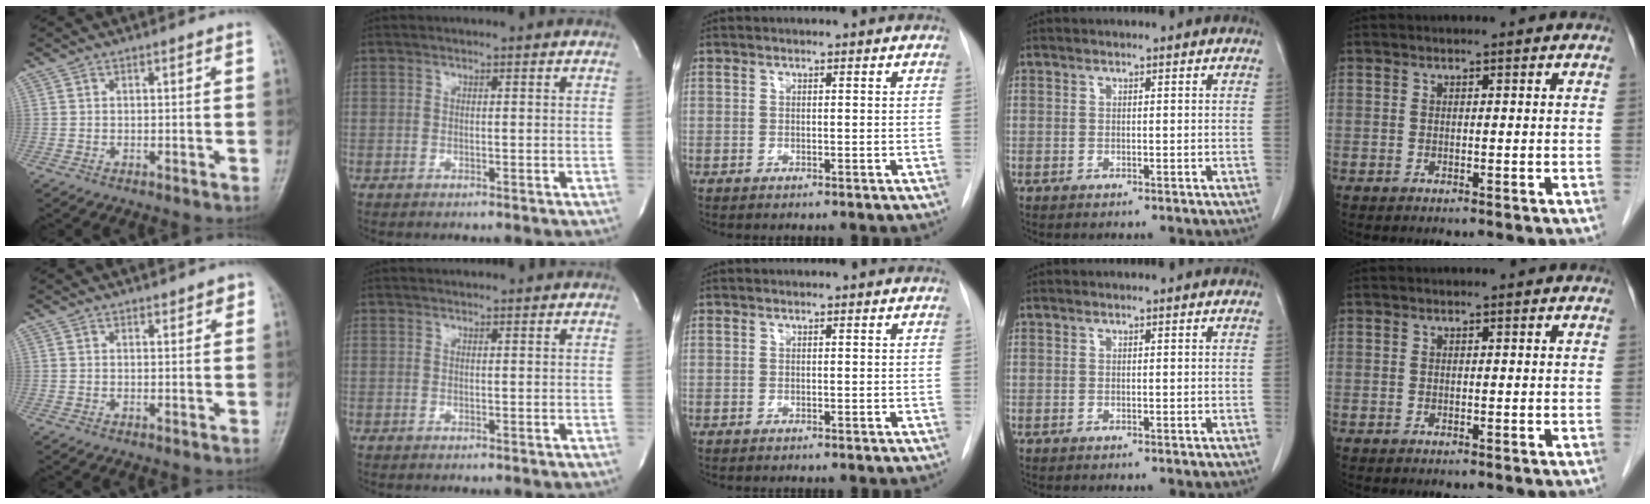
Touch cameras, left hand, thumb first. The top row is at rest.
{"thumb": {"total": 1.9, "force": [1.3, 1.0, 0.9], "torque": [0.006, -0.004, 0.012]}, "index": {"total": 2.0, "force": [2.0, 0.3, 0.2], "torque": [-0.011, 0.014, 0.026]}}